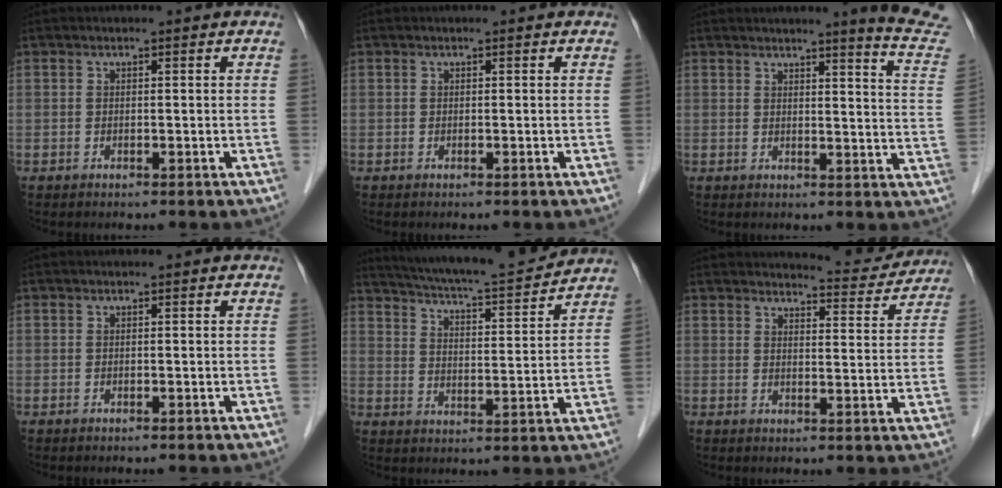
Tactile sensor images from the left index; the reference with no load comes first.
{"total": 0.0}
{"total": 10.5, "force": [10.0, -1.4, 3.1], "torque": [-0.028, -0.083, 0.091]}
{"total": 0.0}
{"total": 16.2, "force": [15.0, 1.0, 5.8], "torque": [-0.104, -0.002, 0.221]}
{"total": 7.8, "force": [7.7, 0.8, 0.2], "torque": [0.001, -0.017, 0.089]}